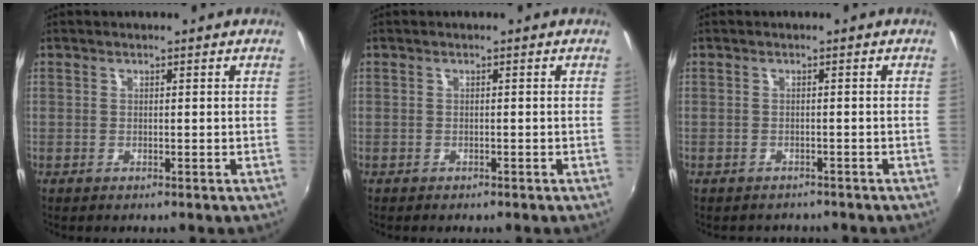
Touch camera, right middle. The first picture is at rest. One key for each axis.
{"total": 1.0, "fx": -0.8, "fy": 0.5, "fz": 0.2, "tx": -0.010, "ty": -0.003, "tz": -0.012}
{"total": 2.7, "fx": -2.4, "fy": 1.2, "fz": 0.4, "tx": -0.015, "ty": -0.013, "tz": -0.031}